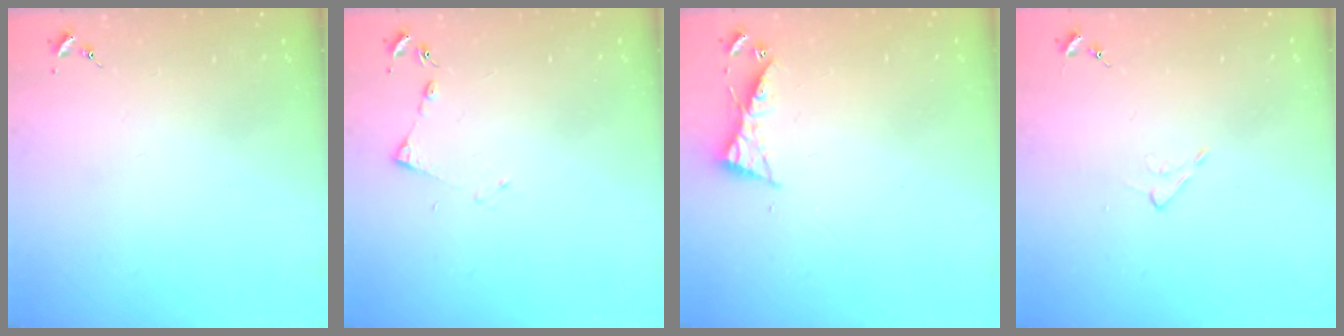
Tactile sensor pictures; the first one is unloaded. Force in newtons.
{"total": 4.1, "press": 4.1, "slide": 0.5}
{"total": 5.2, "press": 5.2, "slide": 0.4}
{"total": 4.3, "press": 4.3, "slide": 0.7}